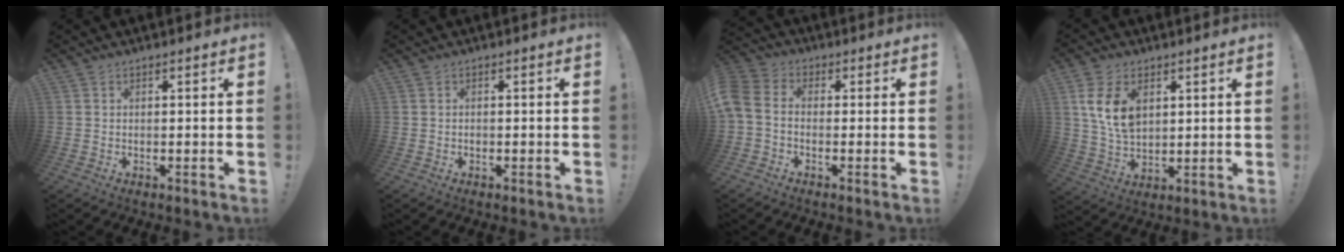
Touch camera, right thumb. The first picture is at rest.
{"total": 0.5, "force": [-0.3, 0.4, -0.1], "torque": [0.001, 0.003, -0.006]}
{"total": 6.4, "force": [-1.5, 4.4, 4.4], "torque": [-0.099, 0.010, -0.023]}
{"total": 10.7, "force": [4.1, 6.9, 7.2], "torque": [-0.133, -0.005, 0.078]}